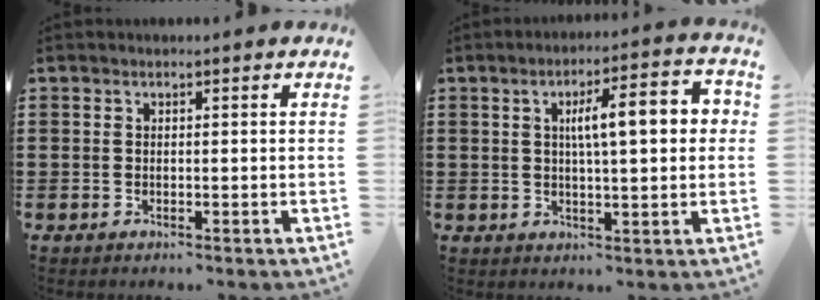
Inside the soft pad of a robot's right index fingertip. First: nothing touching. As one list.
[{"total": 8.4, "force": [1.6, 2.1, 8.0], "torque": [-0.144, 0.007, 0.020]}]